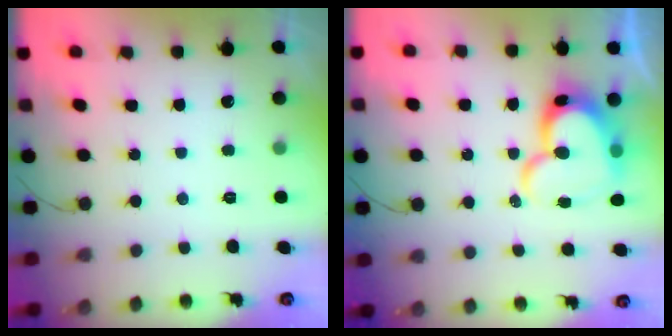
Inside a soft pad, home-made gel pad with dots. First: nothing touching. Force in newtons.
{"total": 18.2, "press": 18.1, "slide": 1.7}